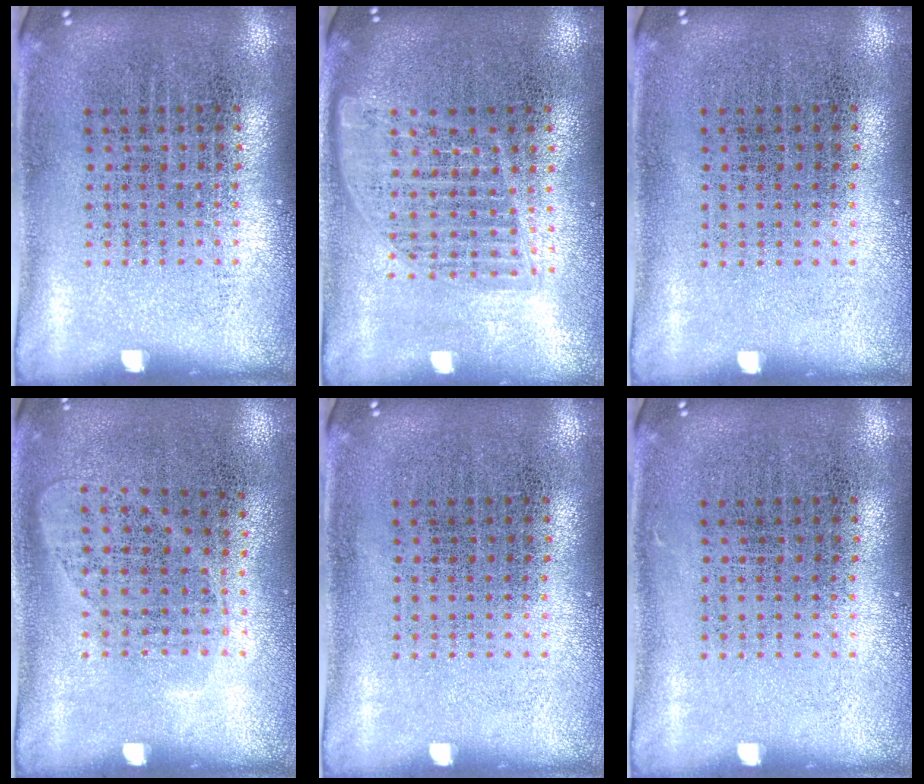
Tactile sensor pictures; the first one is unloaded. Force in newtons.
{"total": 1.6, "press": 1.5, "slide": 0.7}
{"total": 0.0}
{"total": 1.0, "press": 0.8, "slide": 0.5}
{"total": 0.0}
{"total": 0.0}